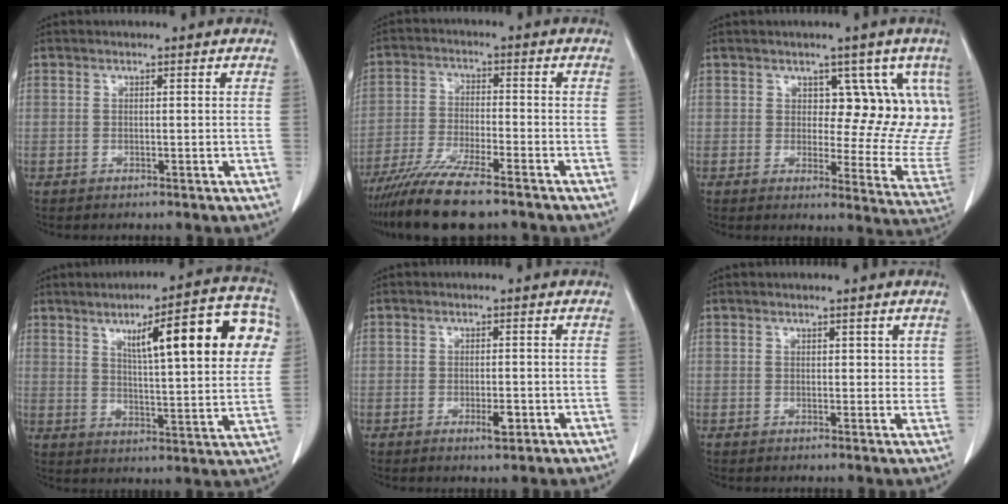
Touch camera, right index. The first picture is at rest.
{"total": 11.4, "force": [-9.1, 1.1, 6.8], "torque": [-0.122, -0.030, -0.157]}
{"total": 12.1, "force": [4.8, 6.2, 9.2], "torque": [-0.089, -0.011, 0.056]}
{"total": 18.3, "force": [6.3, 3.1, 16.9], "torque": [-0.218, 0.025, 0.080]}
{"total": 2.3, "force": [-0.9, 0.7, 2.1], "torque": [-0.032, -0.002, -0.011]}
{"total": 2.1, "force": [1.0, 1.3, 1.3], "torque": [-0.006, -0.004, 0.013]}